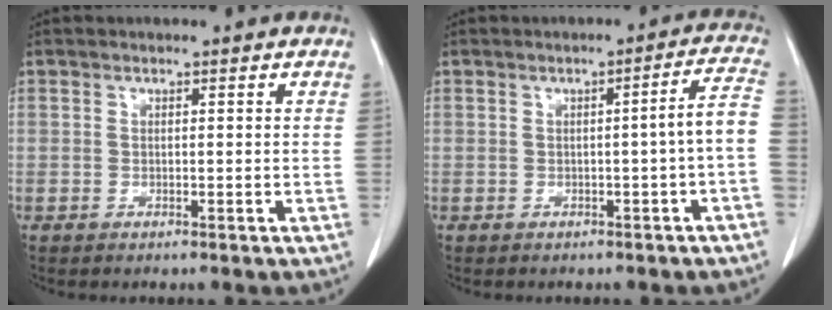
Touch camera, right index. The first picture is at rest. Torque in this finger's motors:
{"motor_torque": [0.26, -0.17, 0.17, 0.05]}